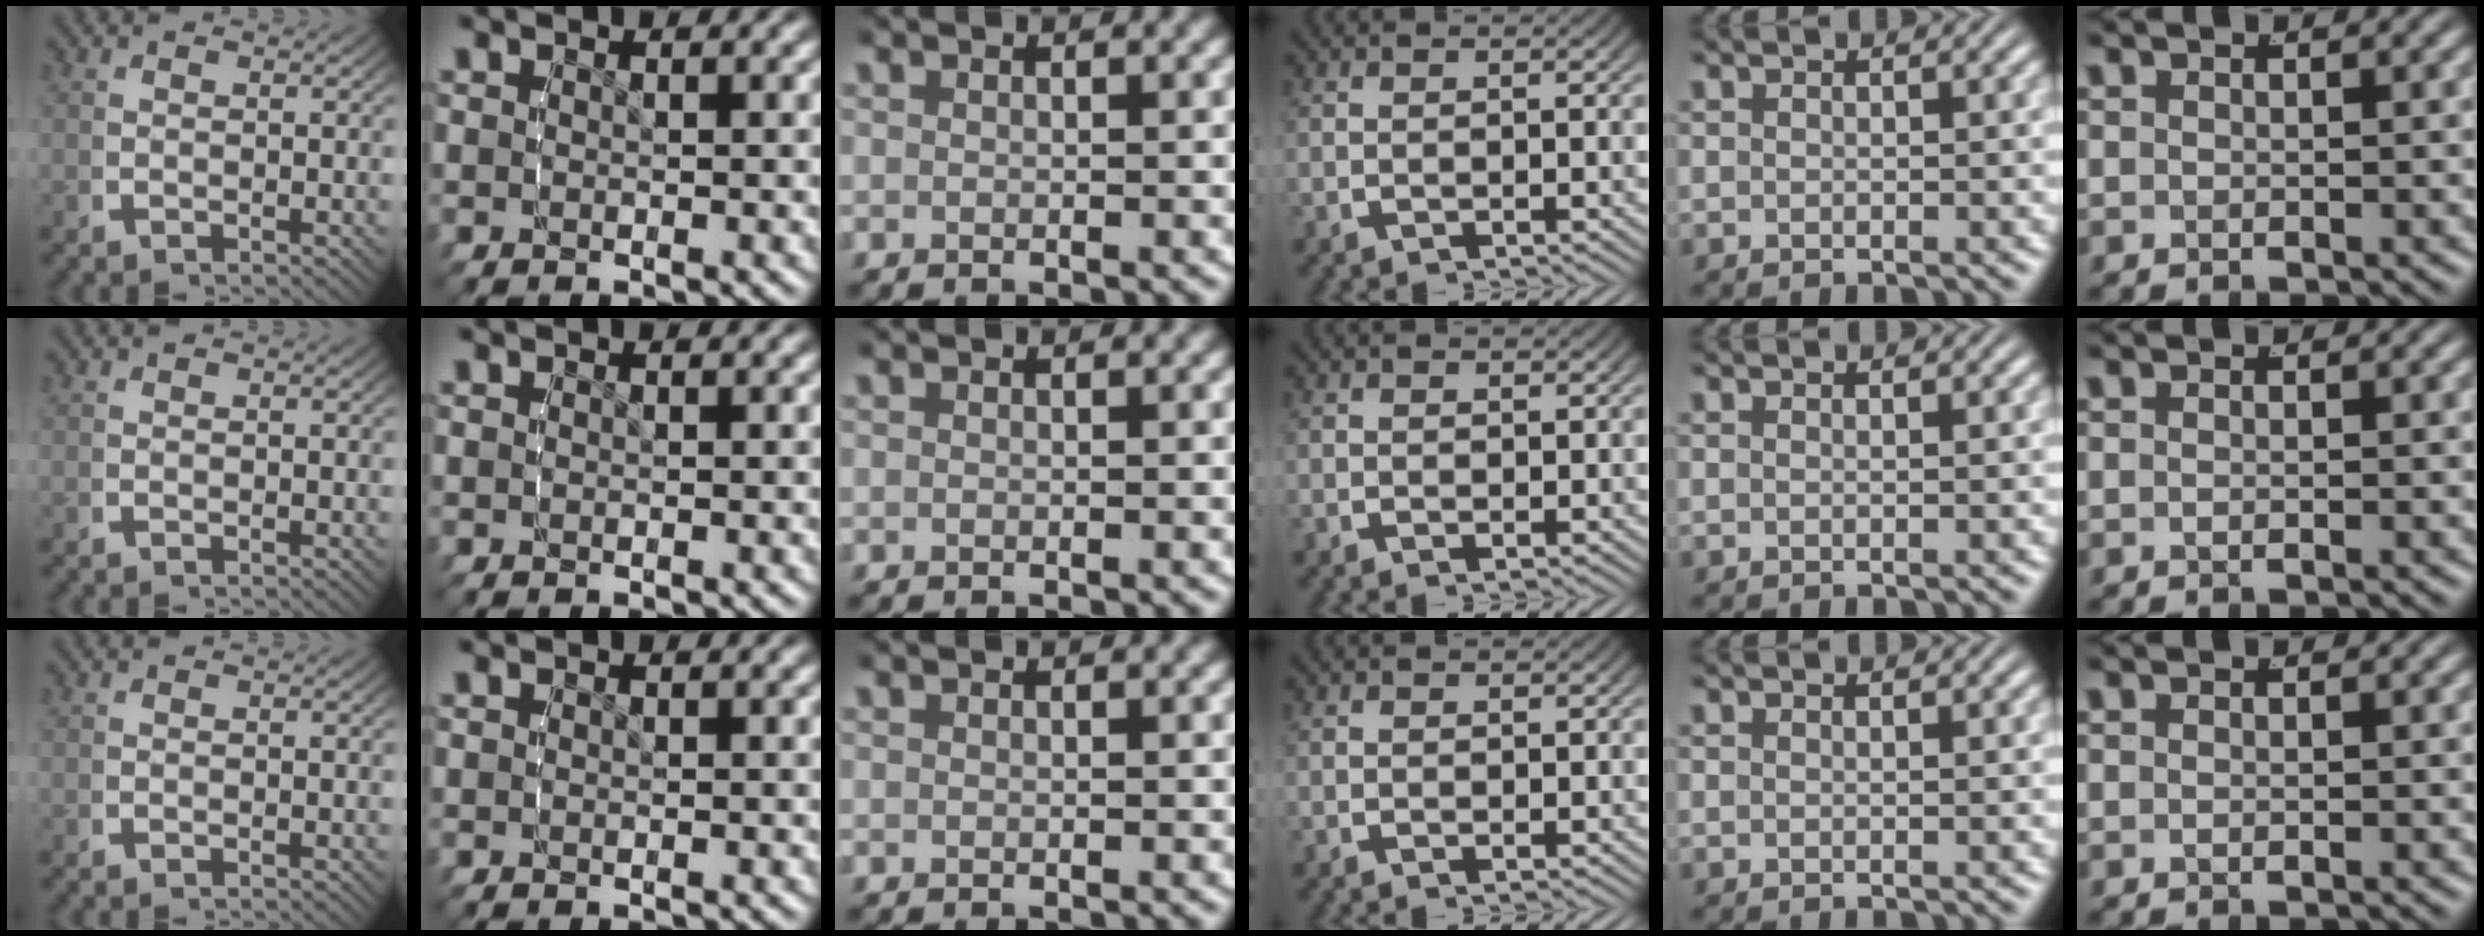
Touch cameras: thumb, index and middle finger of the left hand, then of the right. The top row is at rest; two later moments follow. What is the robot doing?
{"motion": "lift_and_place", "object": "sponge"}